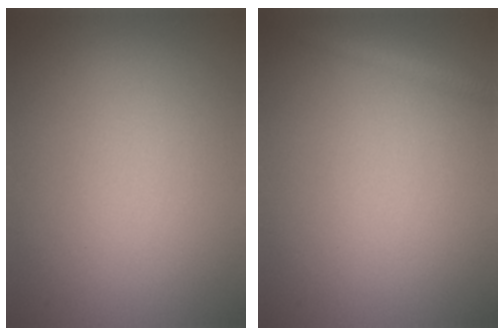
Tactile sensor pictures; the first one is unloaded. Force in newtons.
{"total": 1.1, "press": 1.1, "slide": 0.1}